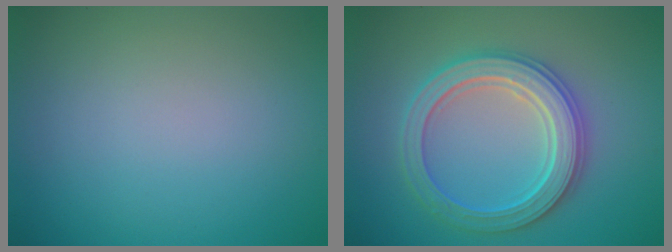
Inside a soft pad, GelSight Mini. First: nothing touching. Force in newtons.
{"total": 5.1, "press": 5.1, "slide": 0.9}